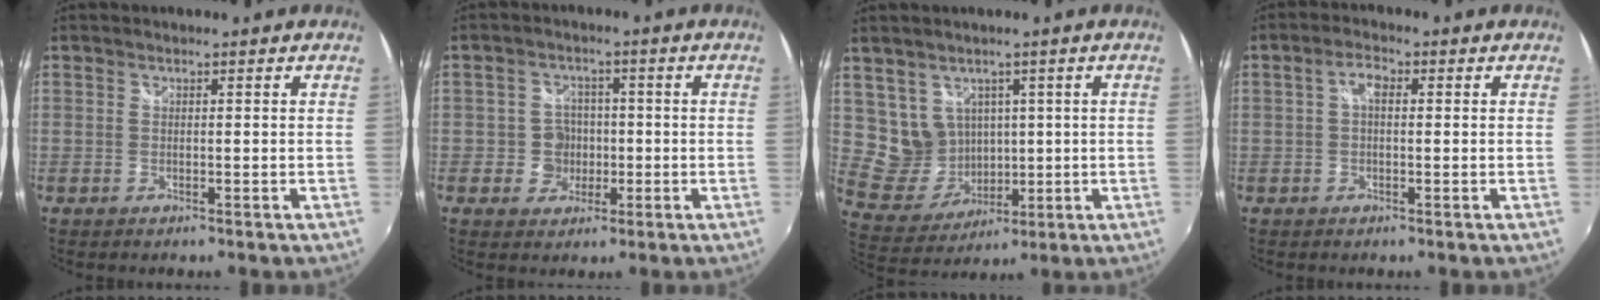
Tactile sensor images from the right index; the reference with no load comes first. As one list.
[{"total": 4.8, "force": [-1.0, 4.6, 0.8], "torque": [-0.014, 0.010, -0.014]}, {"total": 8.4, "force": [2.9, 7.7, 2.0], "torque": [-0.049, 0.004, 0.077]}, {"total": 2.9, "force": [0.3, 1.5, 2.4], "torque": [-0.046, 0.010, 0.005]}]